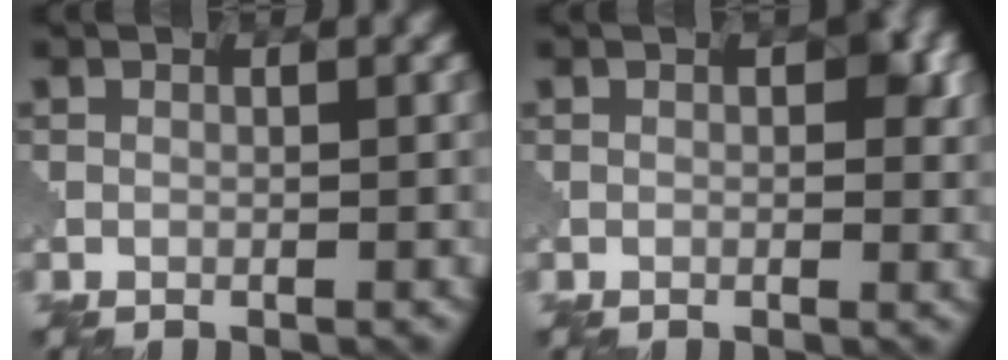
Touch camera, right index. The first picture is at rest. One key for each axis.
{"total": 3.0, "fx": 0.5, "fy": 1.7, "fz": 2.5, "tx": -0.025, "ty": -0.004, "tz": 0.007}